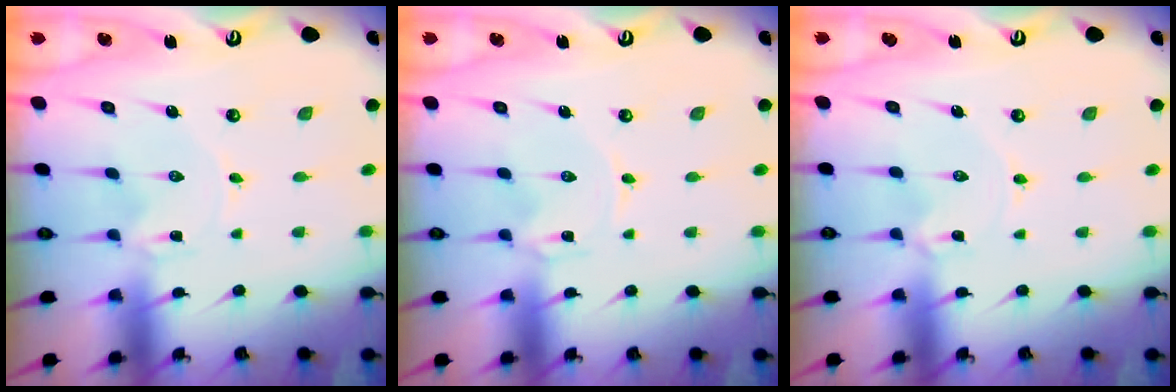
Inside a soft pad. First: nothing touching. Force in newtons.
{"total": 0.0}
{"total": 1.7, "press": 1.6, "slide": 0.1}